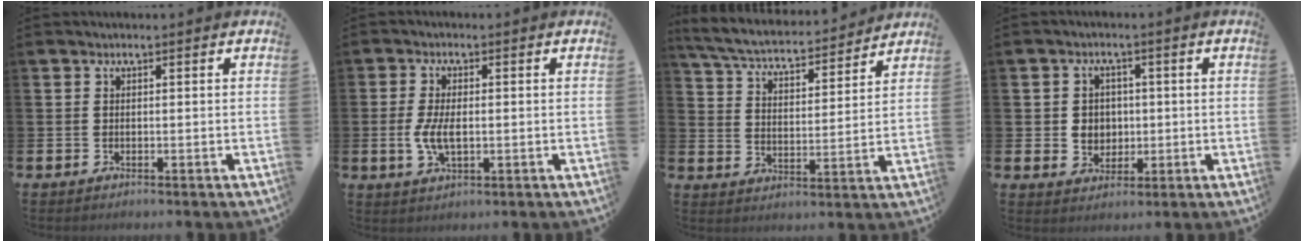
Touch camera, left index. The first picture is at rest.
{"total": 4.4, "force": [-0.2, 2.1, 3.9], "torque": [-0.074, 0.003, -0.007]}
{"total": 5.9, "force": [5.5, 1.0, 1.6], "torque": [-0.058, -0.043, 0.091]}
{"total": 3.5, "force": [0.6, 3.3, 0.9], "torque": [-0.011, 0.002, 0.002]}